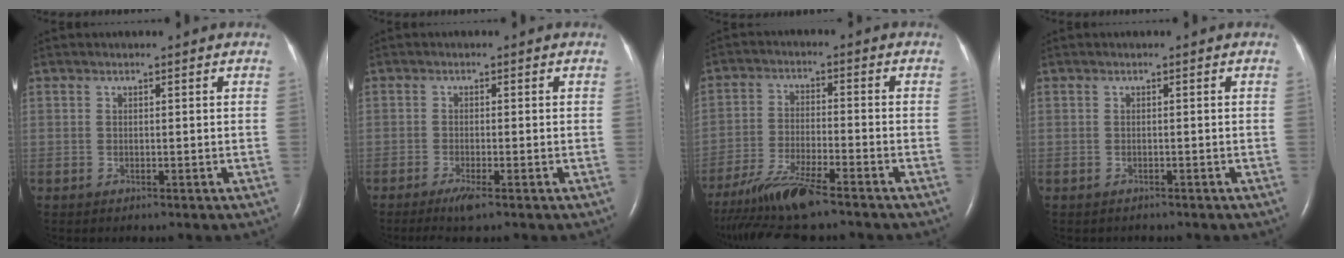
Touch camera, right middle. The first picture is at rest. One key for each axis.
{"total": 2.5, "fx": -1.7, "fy": 0.0, "fz": 1.9, "tx": -0.044, "ty": -0.008, "tz": -0.034}
{"total": 11.0, "fx": -9.1, "fy": 0.4, "fz": 6.2, "tx": -0.121, "ty": -0.029, "tz": -0.160}
{"total": 0.8, "fx": -0.7, "fy": 0.4, "fz": 0.0, "tx": -0.010, "ty": 0.000, "tz": -0.010}